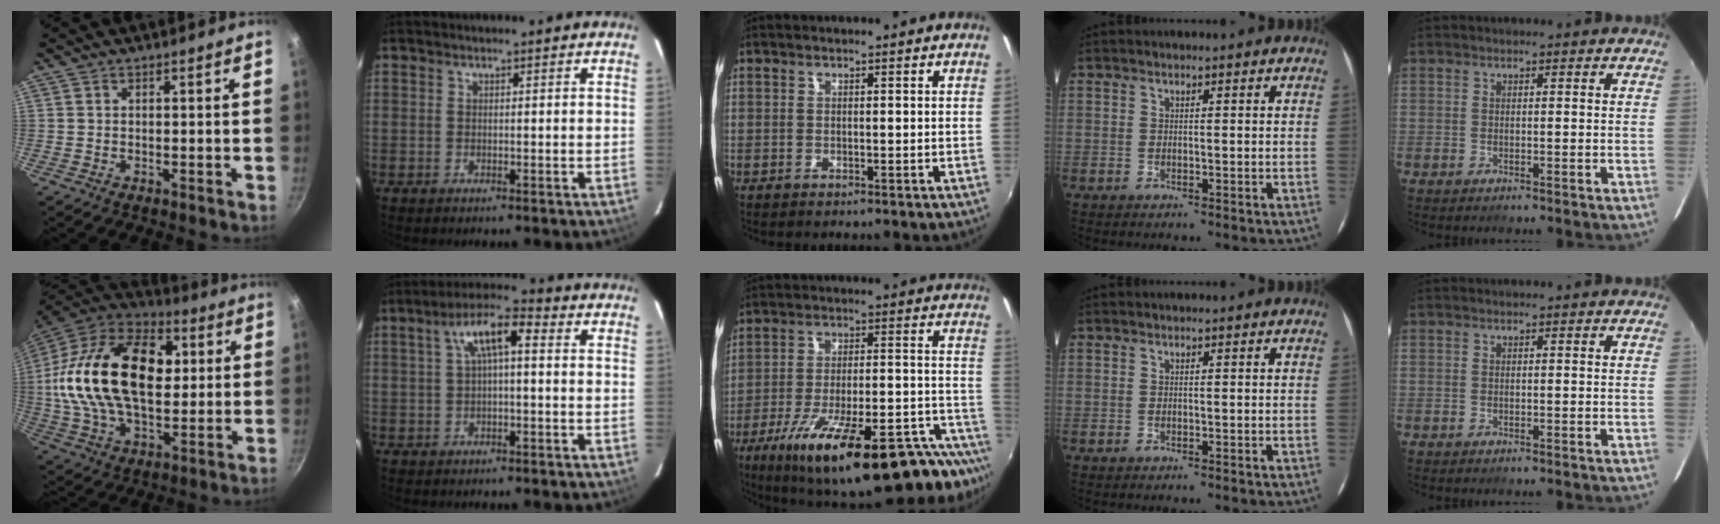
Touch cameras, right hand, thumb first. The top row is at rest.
{"thumb": {"total": 29.5, "force": [3.8, 17.7, 23.3], "torque": [-0.414, 0.025, 0.051]}, "index": {"total": 7.1, "force": [1.1, 2.2, 6.6], "torque": [-0.126, 0.024, 0.022]}, "middle": {"total": 29.6, "force": [-21.6, 4.8, 19.8], "torque": [-0.273, -0.046, -0.308]}}